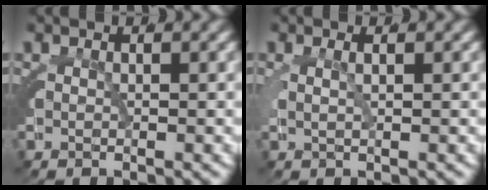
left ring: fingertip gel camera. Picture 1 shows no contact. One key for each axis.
{"total": 1.1, "fx": 0.3, "fy": 0.2, "fz": 1.0, "tx": -0.023, "ty": 0.000, "tz": 0.007}